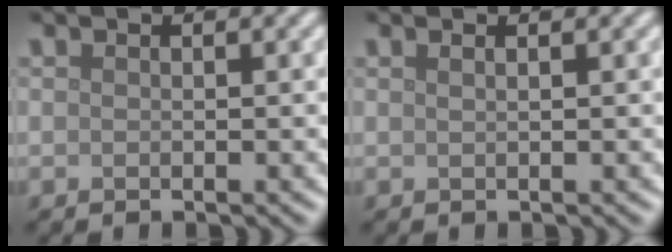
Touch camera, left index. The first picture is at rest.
{"total": 1.1, "force": [0.6, 0.5, 0.8], "torque": [-0.002, -0.003, -0.002]}